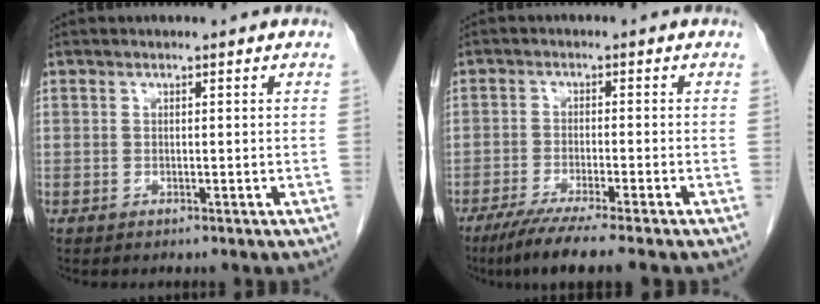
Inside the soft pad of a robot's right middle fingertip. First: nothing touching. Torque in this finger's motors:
{"motor_torque": [0.57, -0.40, 0.12, 0.08]}